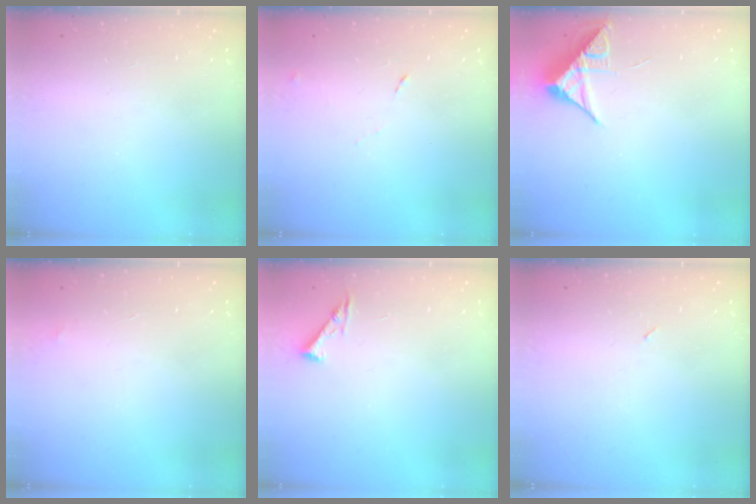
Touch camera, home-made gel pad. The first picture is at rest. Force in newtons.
{"total": 4.1, "press": 4.1, "slide": 0.7}
{"total": 7.7, "press": 7.7, "slide": 0.4}
{"total": 4.0, "press": 4.0, "slide": 0.2}
{"total": 5.3, "press": 5.2, "slide": 0.7}
{"total": 2.1, "press": 1.9, "slide": 1.0}